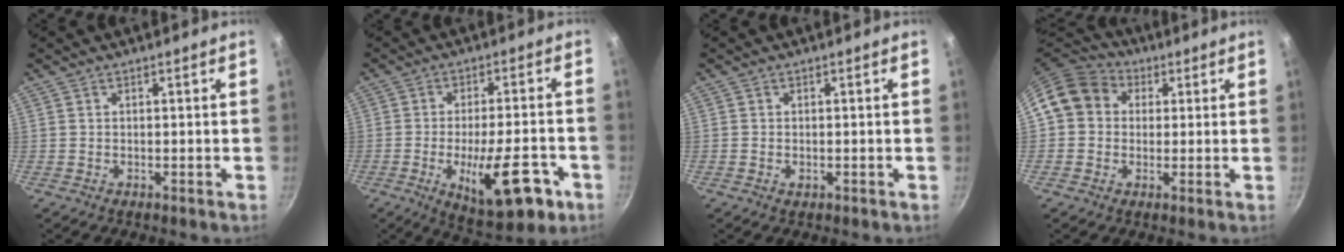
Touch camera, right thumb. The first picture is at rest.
{"total": 15.8, "force": [-5.9, 5.9, 13.4], "torque": [-0.175, 0.015, -0.078]}
{"total": 1.0, "force": [-0.4, 0.5, 0.7], "torque": [-0.014, 0.000, -0.009]}
{"total": 10.5, "force": [2.3, 9.0, 4.9], "torque": [-0.060, 0.022, 0.020]}